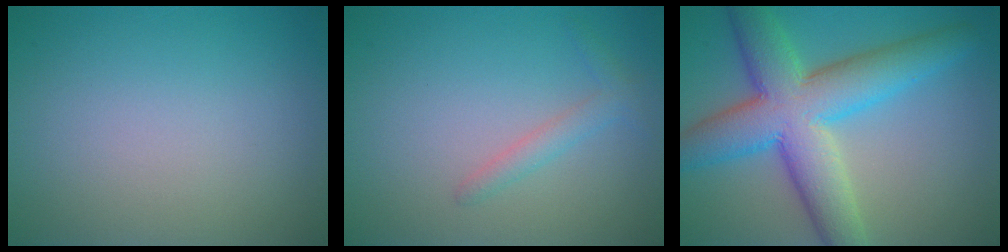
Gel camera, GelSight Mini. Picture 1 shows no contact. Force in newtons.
{"total": 1.5, "press": 1.5, "slide": 0.1}
{"total": 9.7, "press": 9.7, "slide": 0.3}